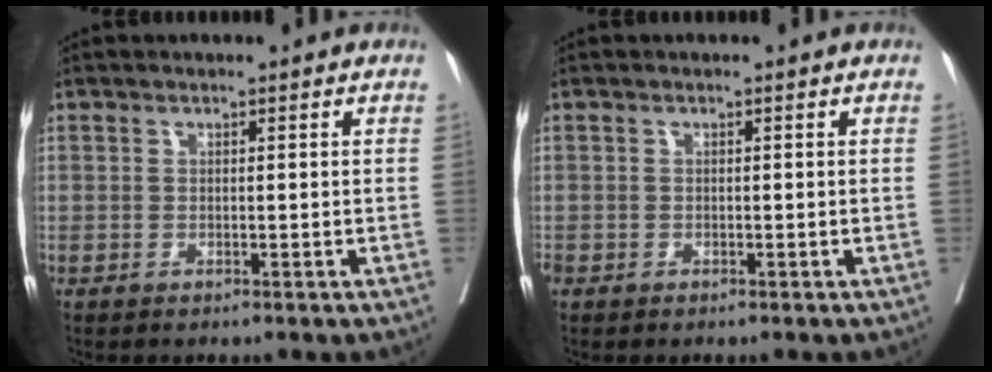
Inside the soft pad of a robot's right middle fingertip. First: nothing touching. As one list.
[{"total": 1.0, "force": [-0.5, 0.8, 0.3], "torque": [-0.010, 0.002, -0.009]}]